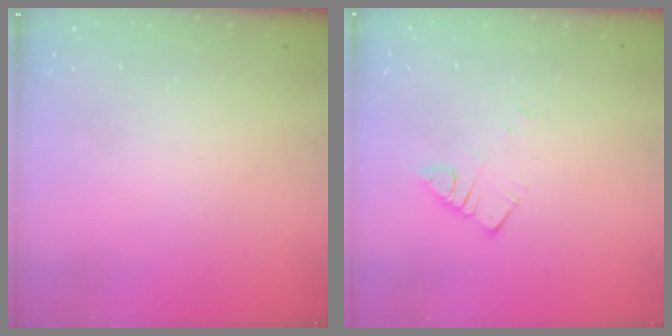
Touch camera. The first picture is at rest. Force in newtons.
{"total": 2.6, "press": 2.6, "slide": 0.1}